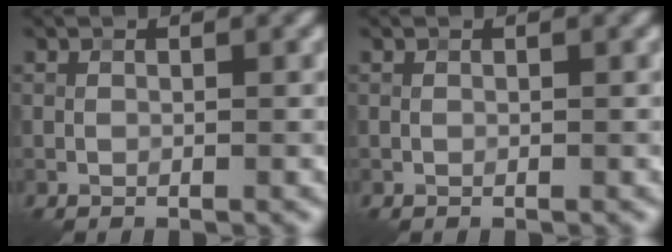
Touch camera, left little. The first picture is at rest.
{"total": 0.0}